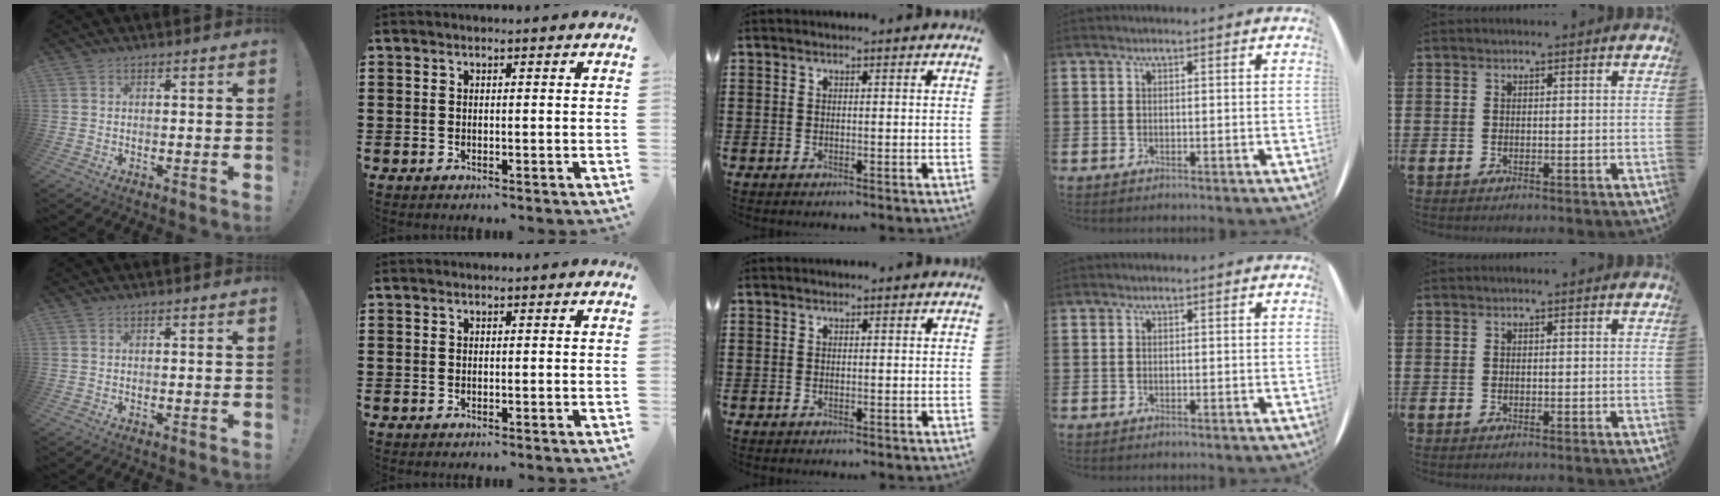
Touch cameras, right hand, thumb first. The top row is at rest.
{}